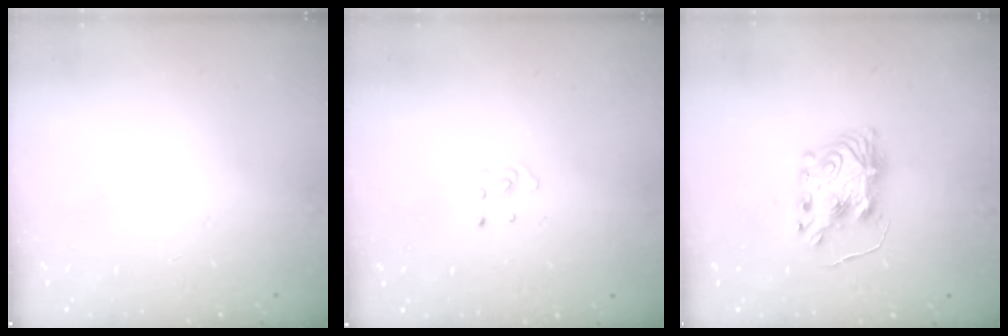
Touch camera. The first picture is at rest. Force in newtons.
{"total": 1.9, "press": 1.9, "slide": 0.1}
{"total": 8.8, "press": 8.8, "slide": 0.6}